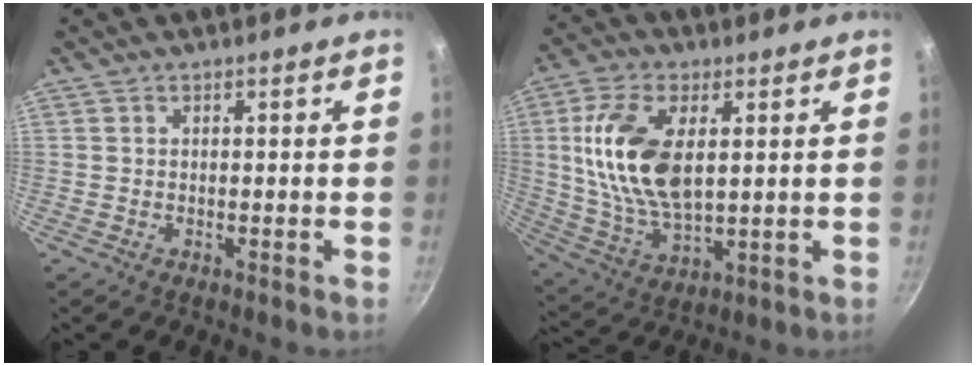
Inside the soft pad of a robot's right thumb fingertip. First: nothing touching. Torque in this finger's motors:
{"motor_torque": [1.68, 1.54, 1.77, -0.19, 0.21]}